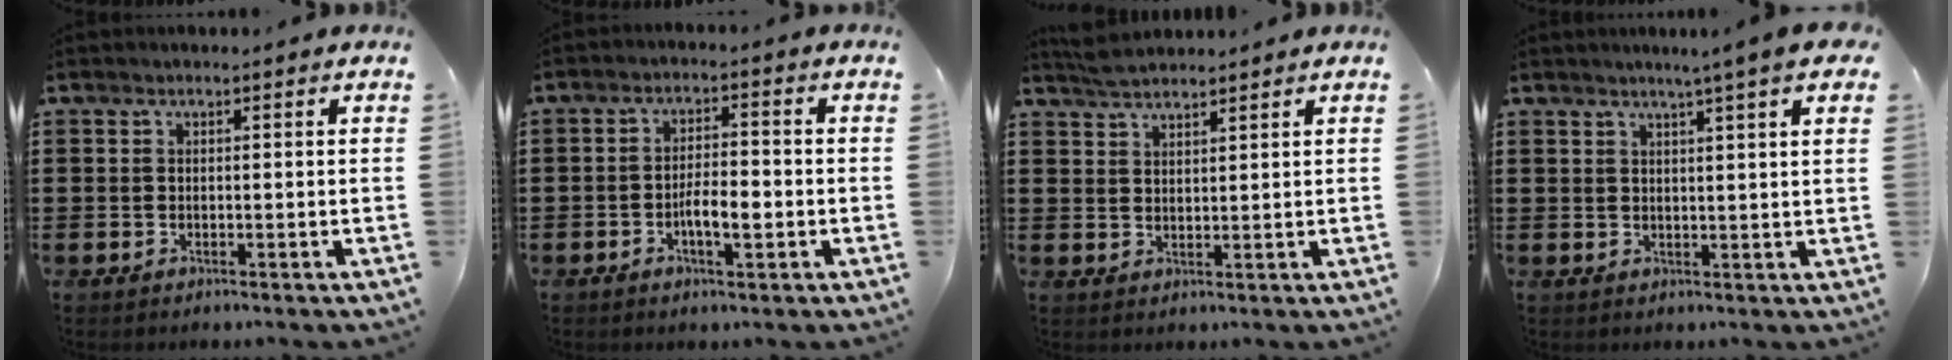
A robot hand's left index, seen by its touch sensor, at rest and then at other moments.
{"total": 4.4, "force": [-1.4, 1.5, 3.9], "torque": [-0.076, 0.004, -0.029]}
{"total": 3.0, "force": [2.9, 0.6, 0.7], "torque": [-0.022, 0.001, 0.056]}
{"total": 4.7, "force": [3.2, -0.3, 3.4], "torque": [-0.065, -0.006, 0.052]}